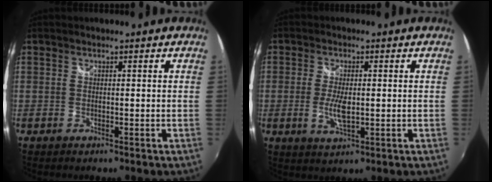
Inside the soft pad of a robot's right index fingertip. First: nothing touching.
{"total": 5.0, "force": [-0.6, 1.9, 4.6], "torque": [-0.092, -0.009, -0.011]}